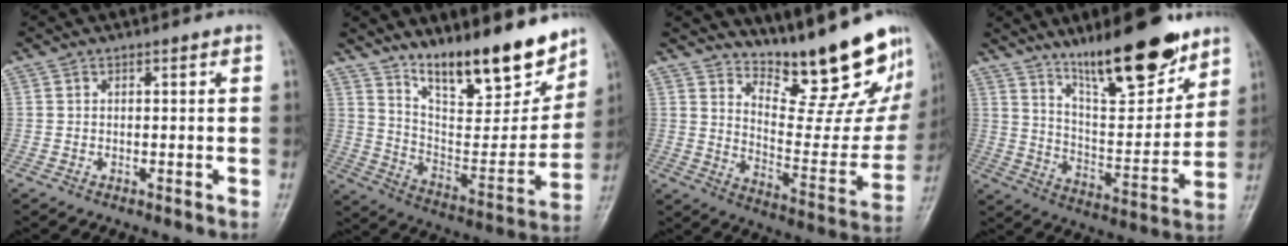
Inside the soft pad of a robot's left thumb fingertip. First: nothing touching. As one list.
[{"total": 20.7, "force": [15.1, 6.2, 12.6], "torque": [-0.152, -0.090, 0.254]}, {"total": 20.2, "force": [16.6, 5.1, 10.3], "torque": [-0.104, -0.131, 0.239]}, {"total": 18.2, "force": [13.0, 5.0, 11.7], "torque": [-0.147, -0.087, 0.222]}]